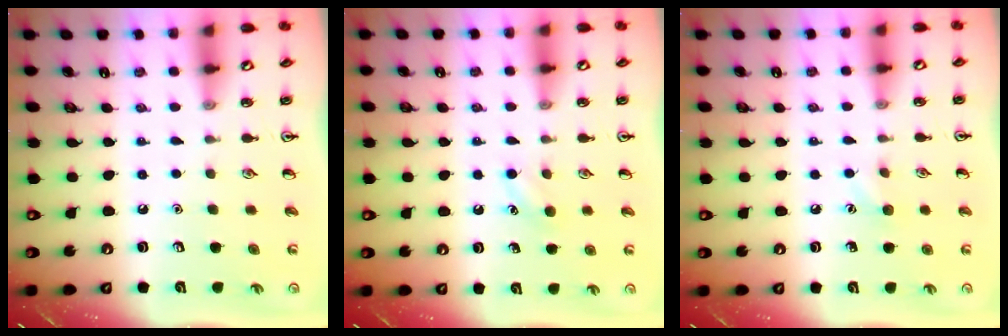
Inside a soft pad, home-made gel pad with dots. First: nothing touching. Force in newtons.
{"total": 5.2, "press": 4.9, "slide": 1.5}
{"total": 5.0, "press": 4.8, "slide": 1.4}